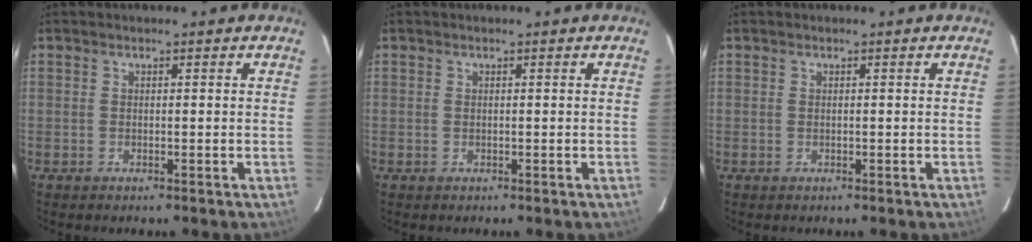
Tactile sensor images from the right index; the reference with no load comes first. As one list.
[{"total": 0.0}, {"total": 0.0}]